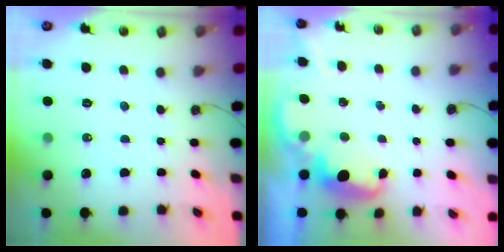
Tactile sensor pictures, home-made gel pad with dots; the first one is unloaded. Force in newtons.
{"total": 2.7, "press": 2.6, "slide": 0.8}